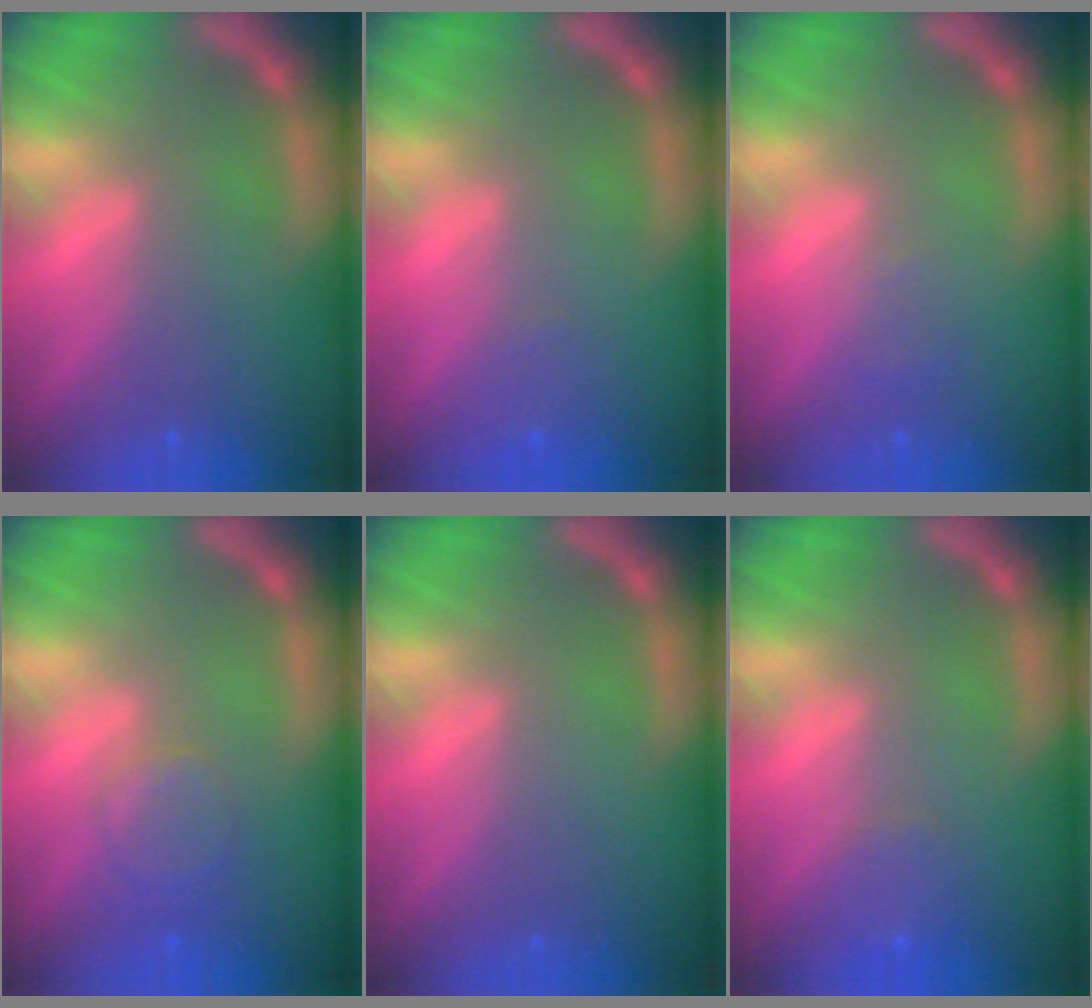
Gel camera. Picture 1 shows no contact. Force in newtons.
{"total": 1.0}
{"total": 0.9}
{"total": 2.9}
{"total": 0.0}
{"total": 1.9}